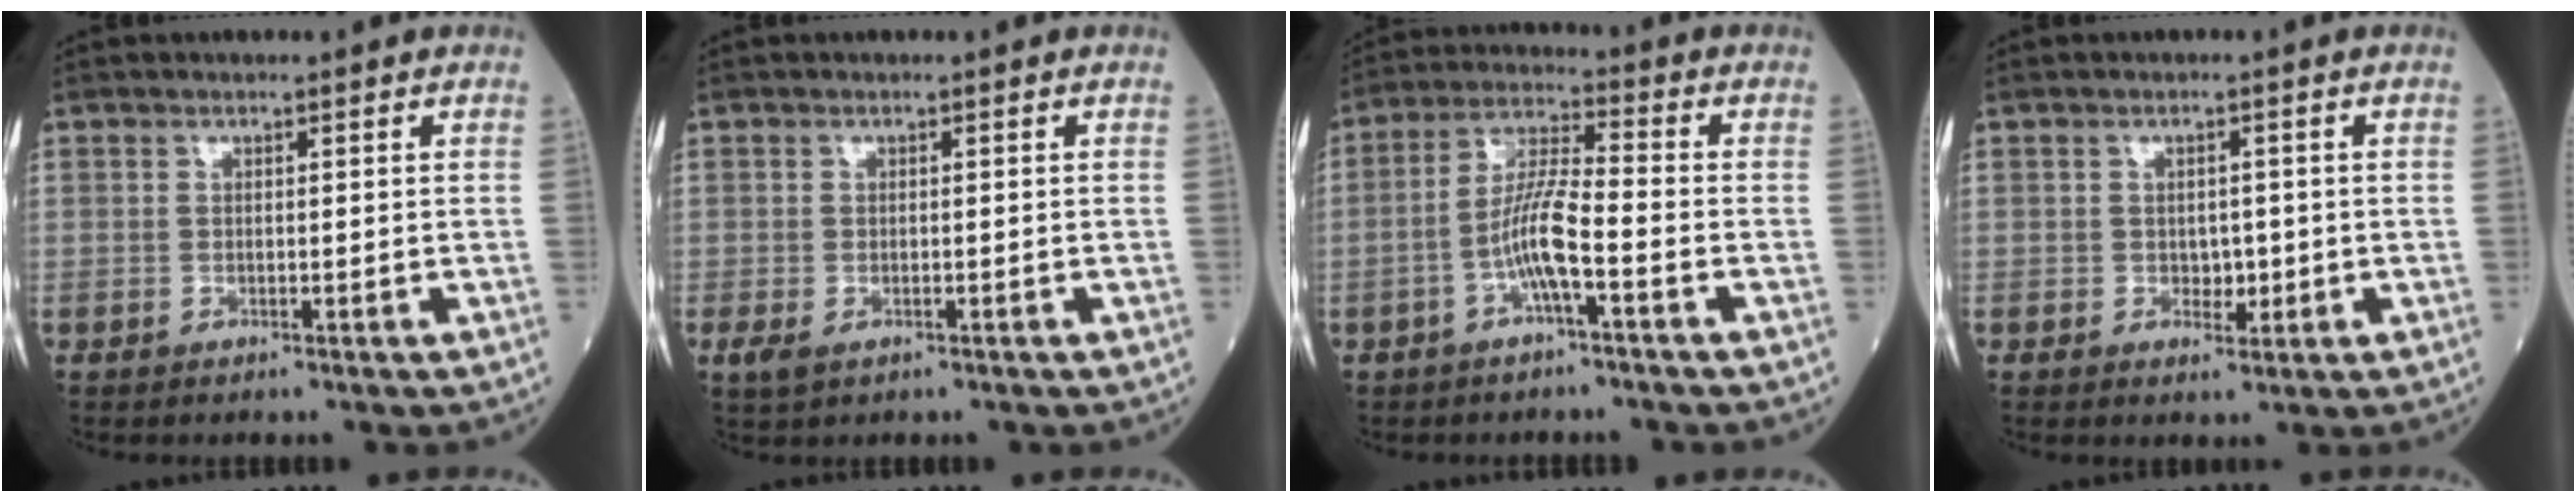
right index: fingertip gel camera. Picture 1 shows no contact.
{"total": 2.5, "force": [-1.2, 1.5, 1.7], "torque": [-0.040, -0.008, -0.014]}
{"total": 7.2, "force": [-2.7, 0.7, 6.6], "torque": [-0.133, 0.015, -0.055]}
{"total": 1.3, "force": [-0.3, 0.9, 0.9], "torque": [-0.008, 0.002, -0.003]}